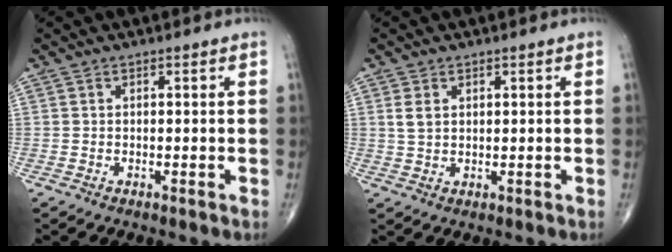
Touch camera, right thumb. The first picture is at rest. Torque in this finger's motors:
{"motor_torque": [-0.21, 0.11, 0.14, -0.05, -0.08]}